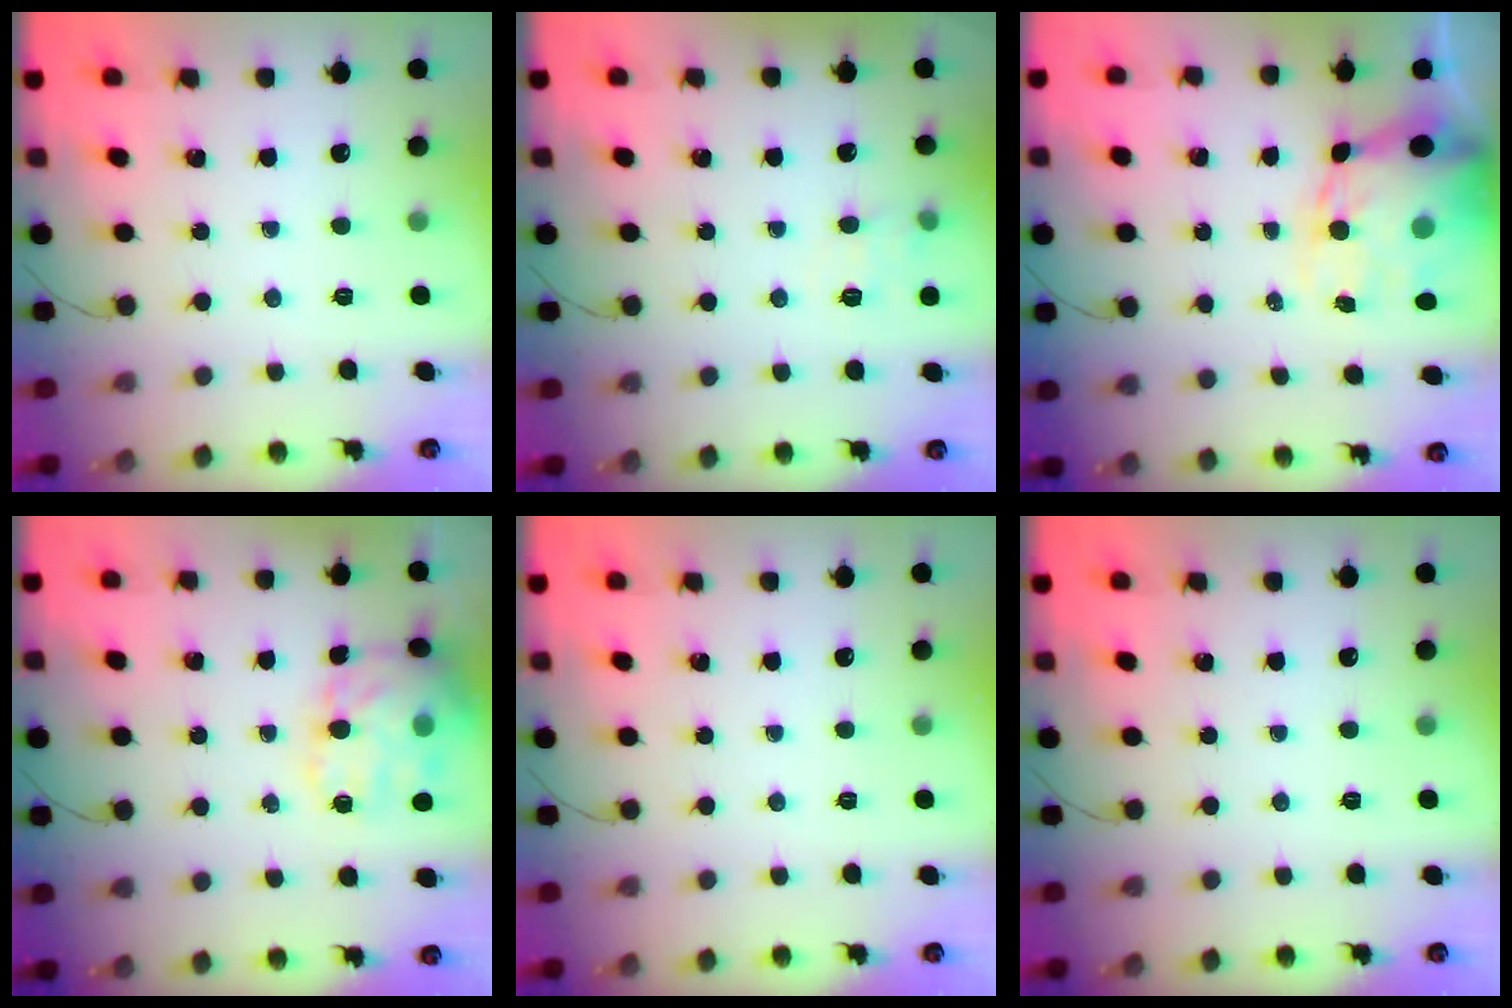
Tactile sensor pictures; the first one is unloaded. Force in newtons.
{"total": 6.7, "press": 6.5, "slide": 1.8}
{"total": 13.6, "press": 13.0, "slide": 3.9}
{"total": 16.6, "press": 16.5, "slide": 2.1}
{"total": 0.0}
{"total": 0.0}